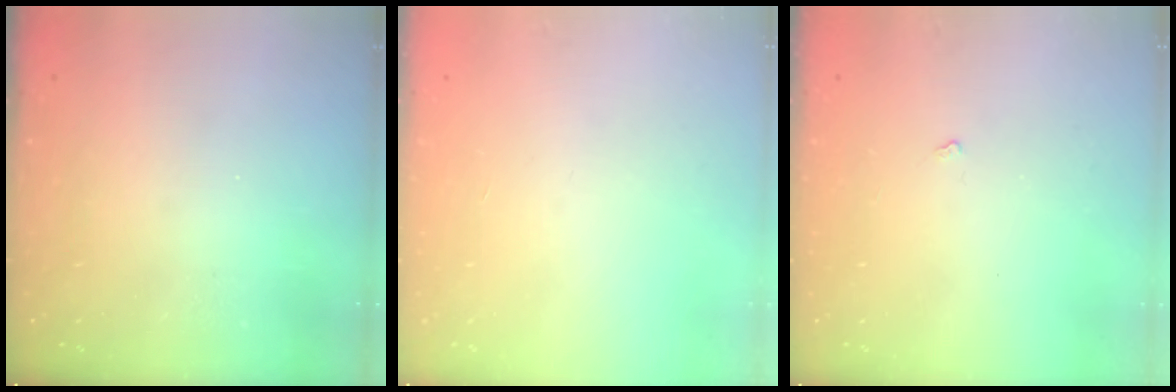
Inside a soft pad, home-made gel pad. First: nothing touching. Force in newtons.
{"total": 0.0}
{"total": 2.4, "press": 2.3, "slide": 0.4}